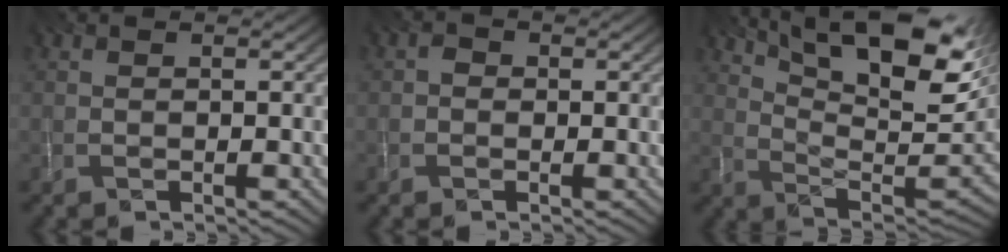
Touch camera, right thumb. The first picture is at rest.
{"total": 1.1, "force": [-0.4, 1.0, 0.4], "torque": [-0.004, -0.001, -0.011]}
{"total": 16.3, "force": [9.2, 5.7, 12.3], "torque": [-0.207, -0.002, 0.148]}